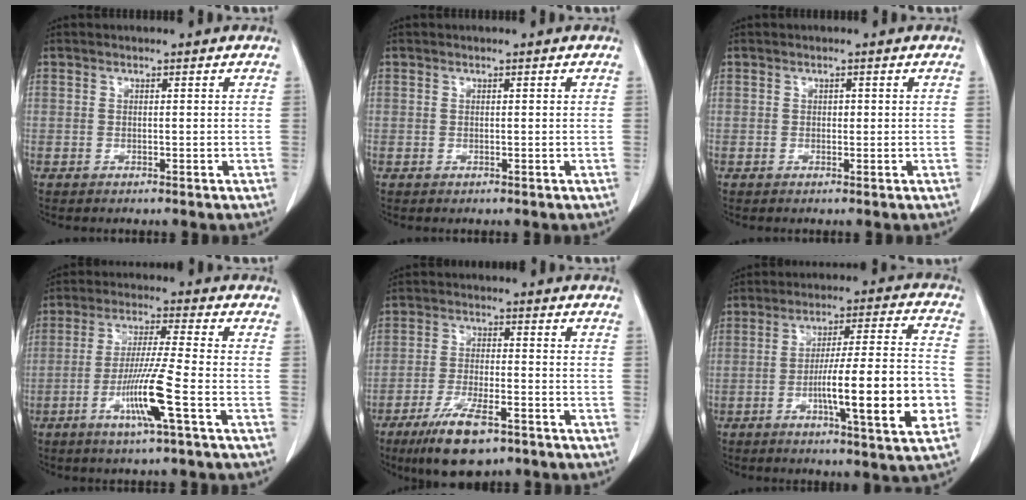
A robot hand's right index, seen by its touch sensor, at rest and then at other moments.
{"total": 0.0}
{"total": 0.7, "force": [0.1, 0.5, 0.4], "torque": [-0.004, 0.001, 0.001]}
{"total": 9.5, "force": [-3.6, -1.0, 8.7], "torque": [-0.169, -0.015, -0.071]}
{"total": 9.8, "force": [-6.3, 2.6, 7.0], "torque": [-0.132, -0.016, -0.105]}
{"total": 15.7, "force": [-4.4, 0.7, 15.1], "torque": [-0.239, 0.001, -0.068]}